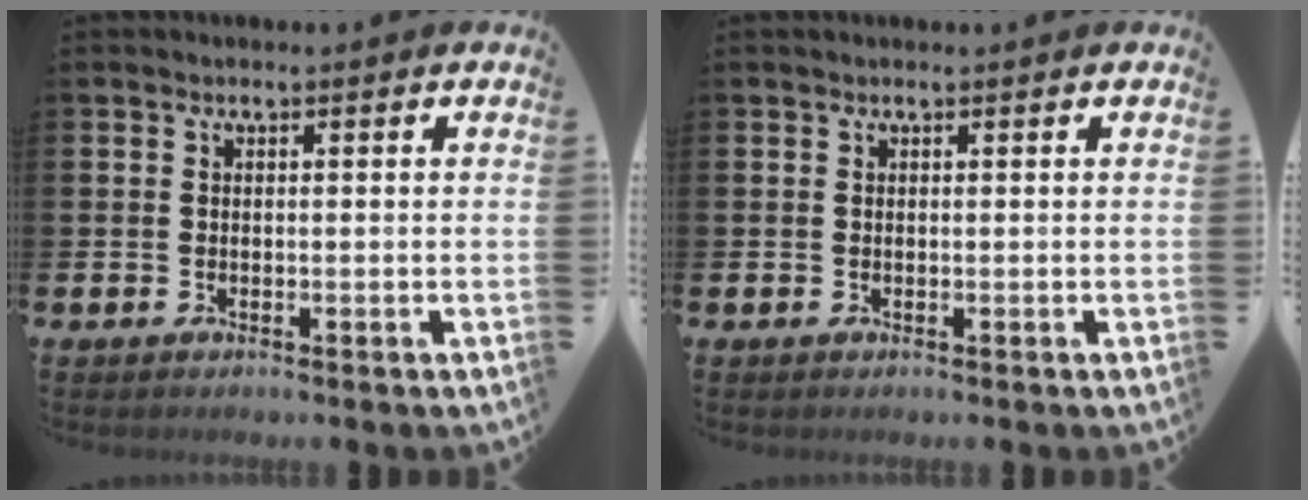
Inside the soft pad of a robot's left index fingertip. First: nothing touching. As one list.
[{"total": 0.0}]